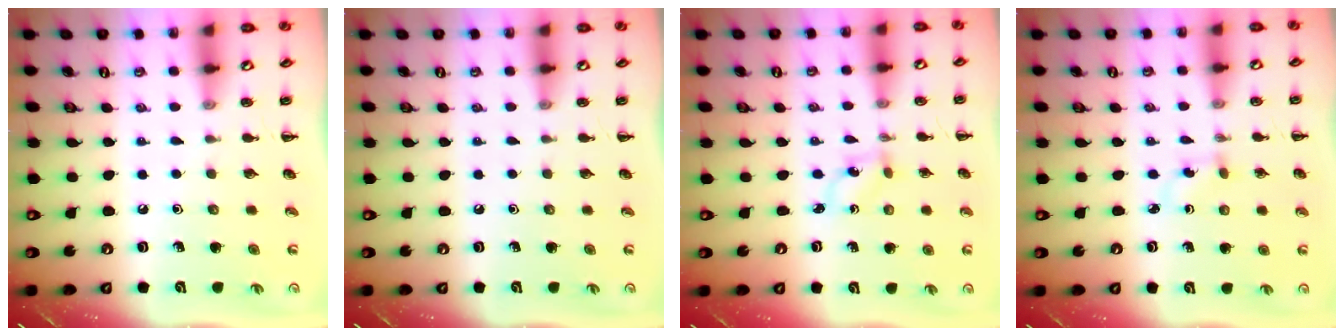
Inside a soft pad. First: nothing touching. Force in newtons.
{"total": 0.0}
{"total": 0.9, "press": 0.8, "slide": 0.5}
{"total": 2.4, "press": 2.2, "slide": 0.9}